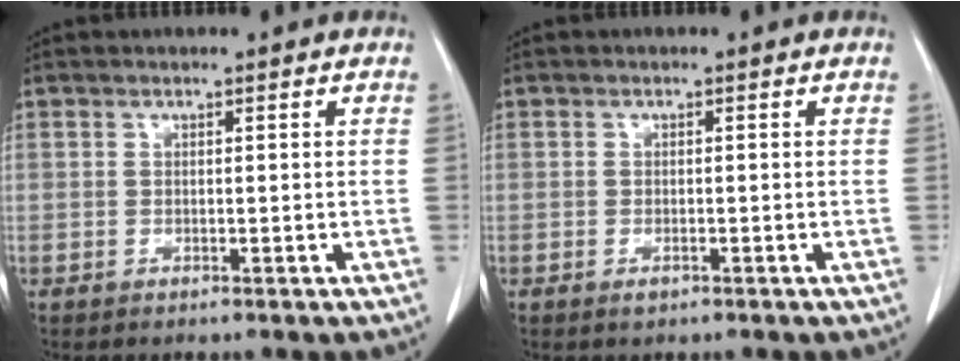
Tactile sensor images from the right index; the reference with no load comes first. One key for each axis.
{"total": 1.0, "fx": -0.5, "fy": 0.3, "fz": 0.8, "tx": -0.014, "ty": -0.002, "tz": -0.004}